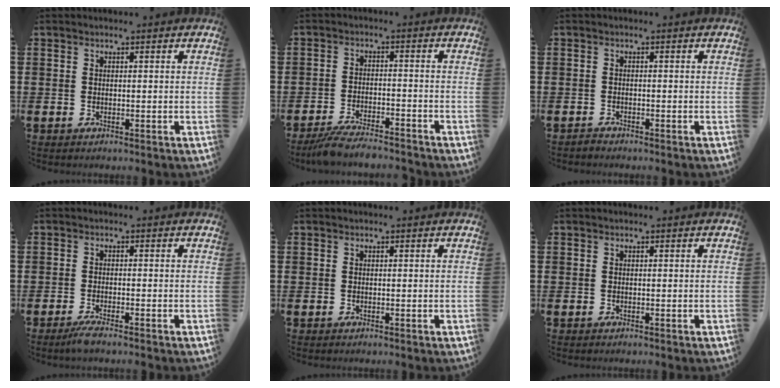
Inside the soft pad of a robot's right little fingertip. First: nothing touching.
{"total": 4.3, "force": [-4.0, 0.1, 1.6], "torque": [-0.033, -0.005, -0.078]}
{"total": 0.7, "force": [-0.7, 0.1, 0.0], "torque": [-0.002, -0.001, -0.015]}
{"total": 1.9, "force": [-1.3, 0.1, 1.3], "torque": [-0.022, 0.000, -0.025]}
{"total": 0.0}
{"total": 0.0}